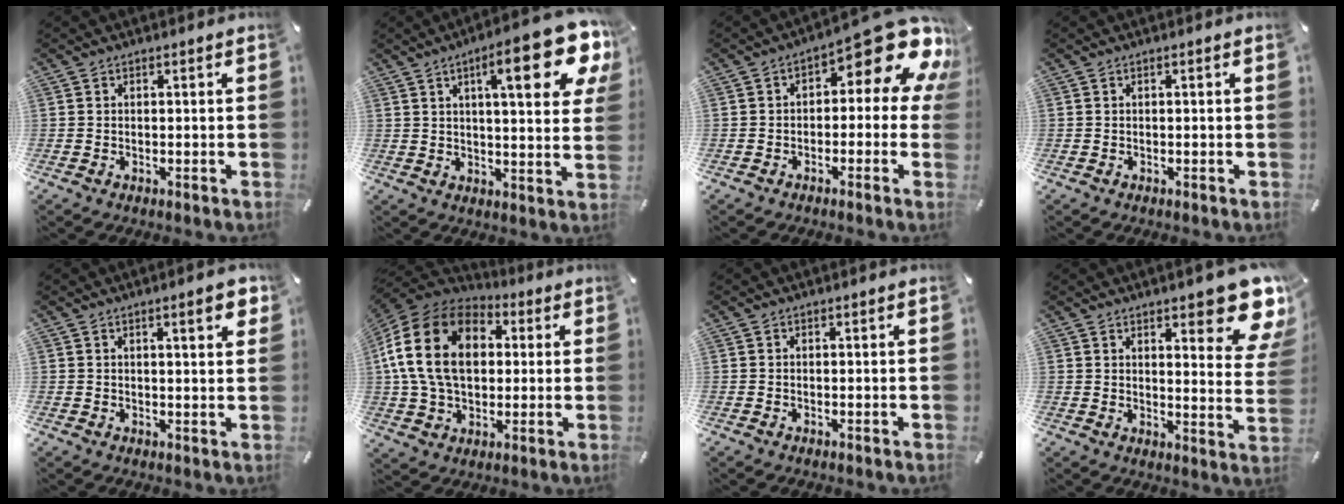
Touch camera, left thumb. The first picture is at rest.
{"total": 18.1, "force": [8.5, 4.7, 15.2], "torque": [-0.217, -0.035, 0.123]}
{"total": 15.3, "force": [7.2, 6.1, 12.0], "torque": [-0.158, -0.054, 0.117]}
{"total": 0.0}
{"total": 4.8, "force": [2.5, 1.6, 3.8], "torque": [-0.053, -0.002, 0.037]}
{"total": 20.2, "force": [3.2, 14.5, 13.6], "torque": [-0.289, 0.012, 0.048]}
{"total": 0.0}
{"total": 14.1, "force": [9.9, 4.7, 8.9], "torque": [-0.097, -0.082, 0.165]}